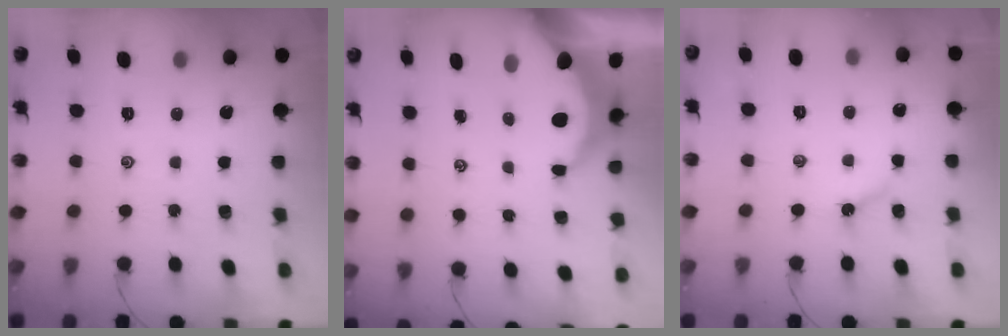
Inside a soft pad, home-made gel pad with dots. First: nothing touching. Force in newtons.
{"total": 6.8, "press": 6.8, "slide": 0.8}
{"total": 3.5, "press": 3.4, "slide": 0.4}